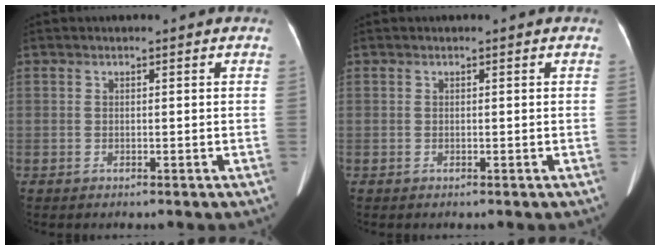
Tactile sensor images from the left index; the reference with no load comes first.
{"total": 0.0}